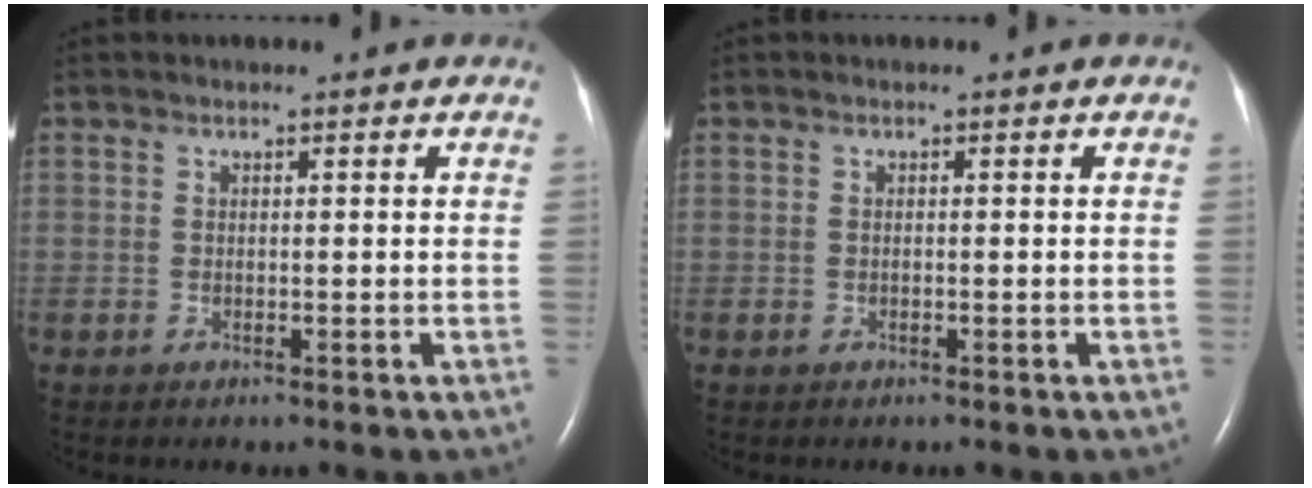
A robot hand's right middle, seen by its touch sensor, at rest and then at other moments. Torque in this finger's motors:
{"motor_torque": [0.14, -0.01, -0.03, 0.02]}